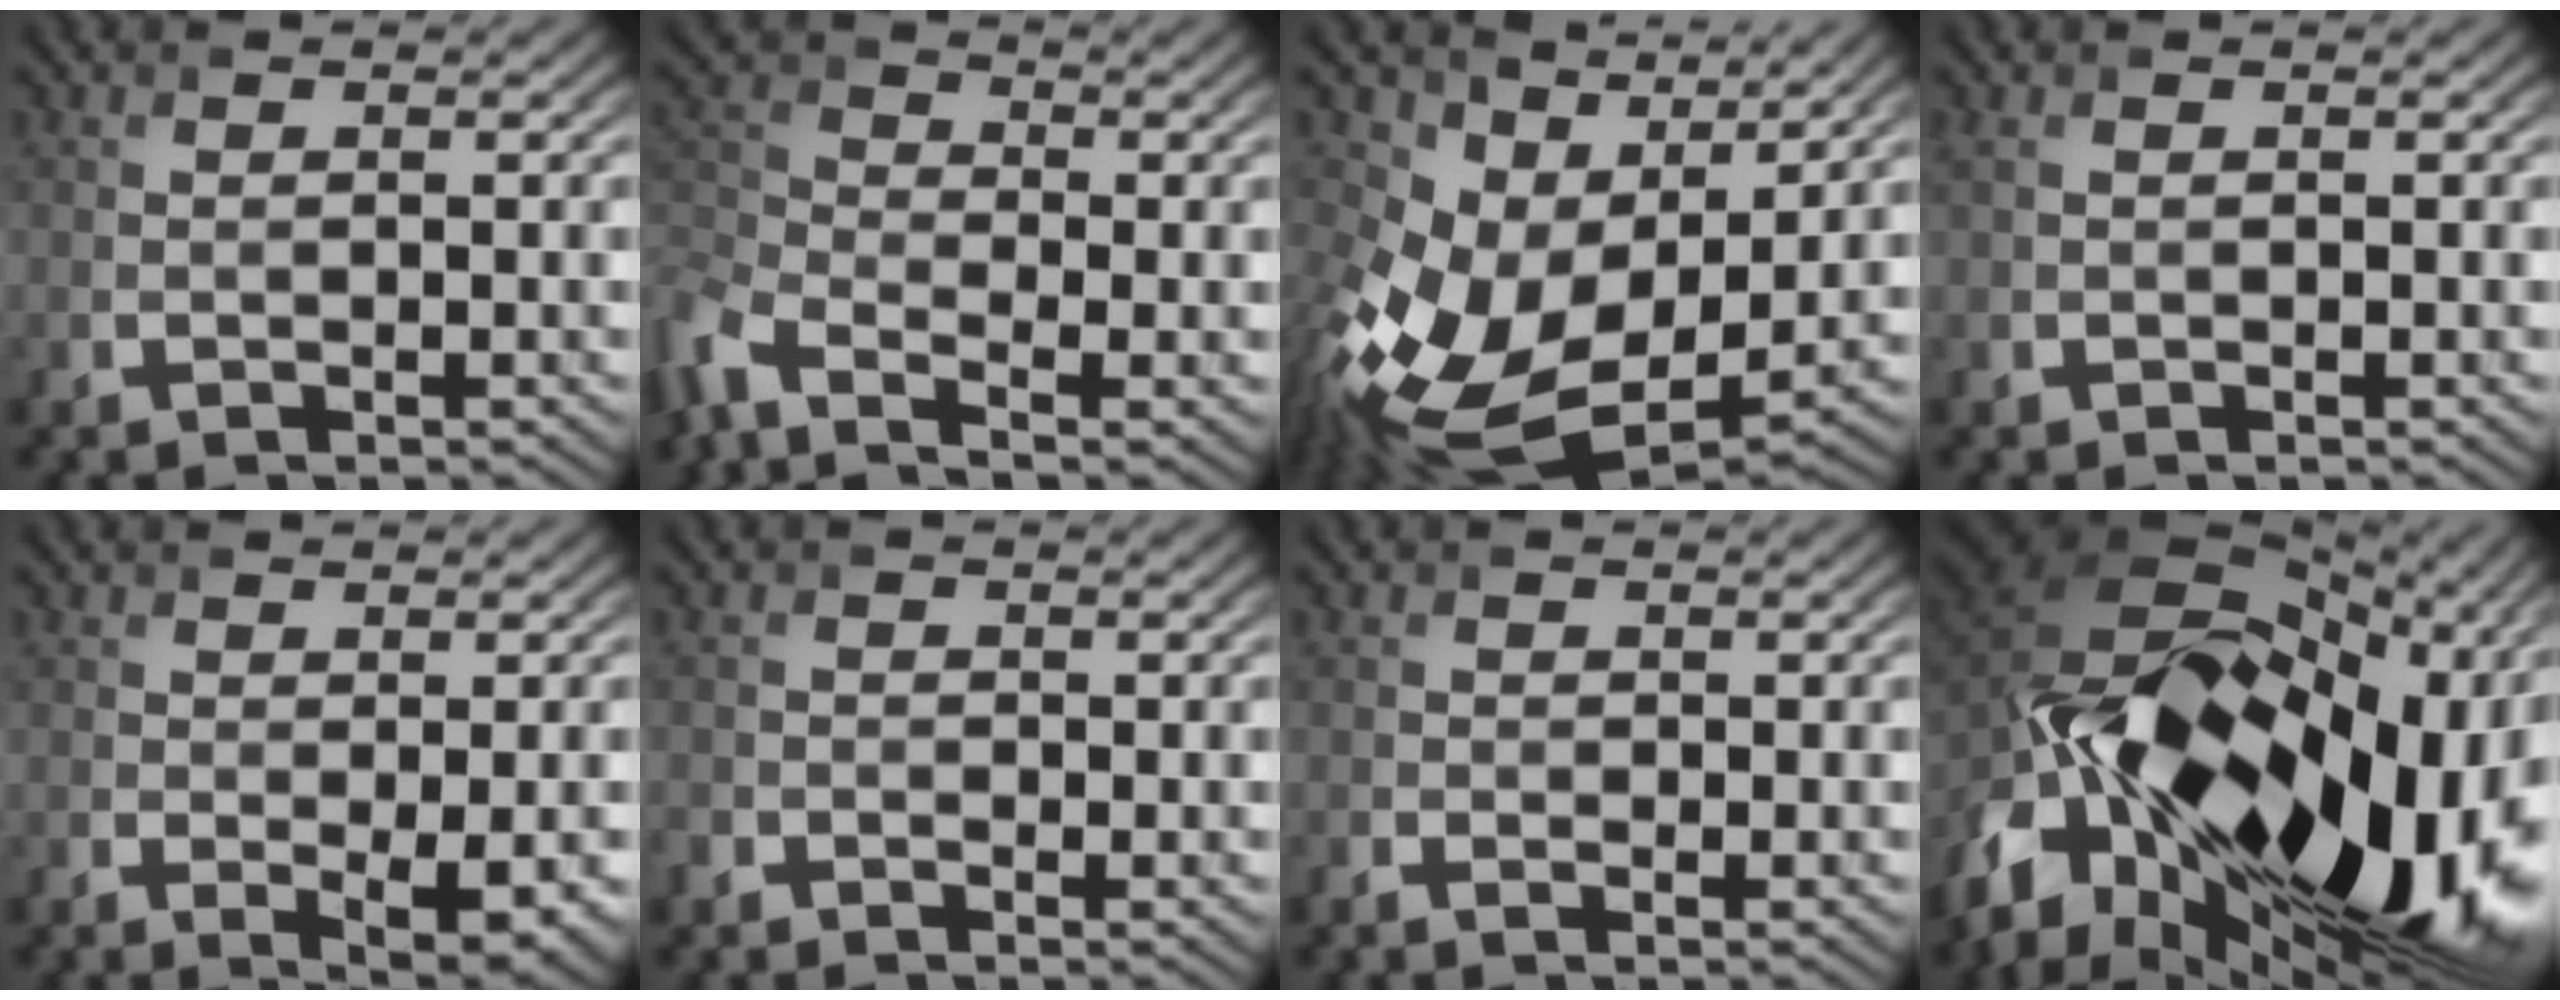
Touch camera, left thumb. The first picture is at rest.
{"total": 7.0, "force": [-3.8, 3.5, 4.7], "torque": [-0.121, -0.014, -0.090]}
{"total": 14.3, "force": [1.9, 9.7, 10.3], "torque": [-0.237, -0.020, 0.058]}
{"total": 0.6, "force": [0.4, 0.1, 0.5], "torque": [-0.012, 0.005, 0.007]}
{"total": 3.4, "force": [-0.9, 1.1, 3.1], "torque": [-0.059, -0.014, -0.010]}
{"total": 1.6, "force": [-0.9, 1.2, 0.6], "torque": [-0.019, -0.005, -0.019]}
{"total": 1.3, "force": [-0.5, 0.9, 0.8], "torque": [-0.023, -0.003, -0.008]}
{"total": 21.6, "force": [-5.7, 12.8, 16.5], "torque": [-0.342, -0.039, -0.095]}